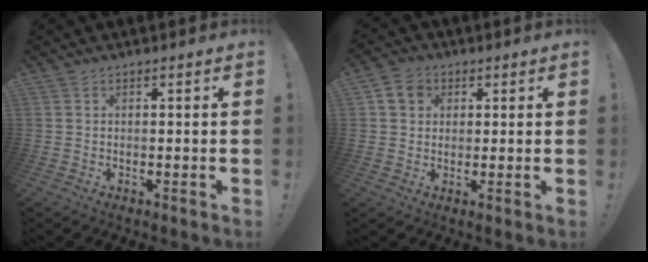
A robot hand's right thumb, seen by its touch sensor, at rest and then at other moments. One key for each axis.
{"total": 6.2, "fx": 2.2, "fy": 5.1, "fz": 2.7, "tx": -0.038, "ty": 0.003, "tz": 0.043}